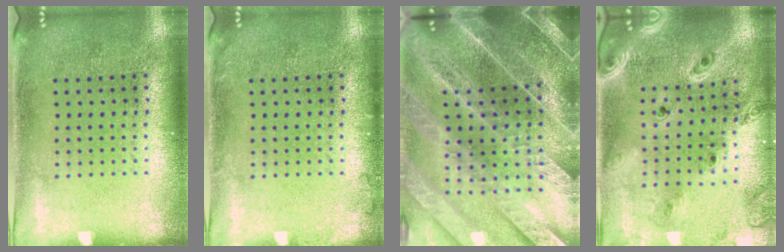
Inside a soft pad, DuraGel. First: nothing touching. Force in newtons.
{"total": 0.8, "press": 0.7, "slide": 0.2}
{"total": 4.4, "press": 4.0, "slide": 2.0}
{"total": 2.0, "press": 1.9, "slide": 0.6}